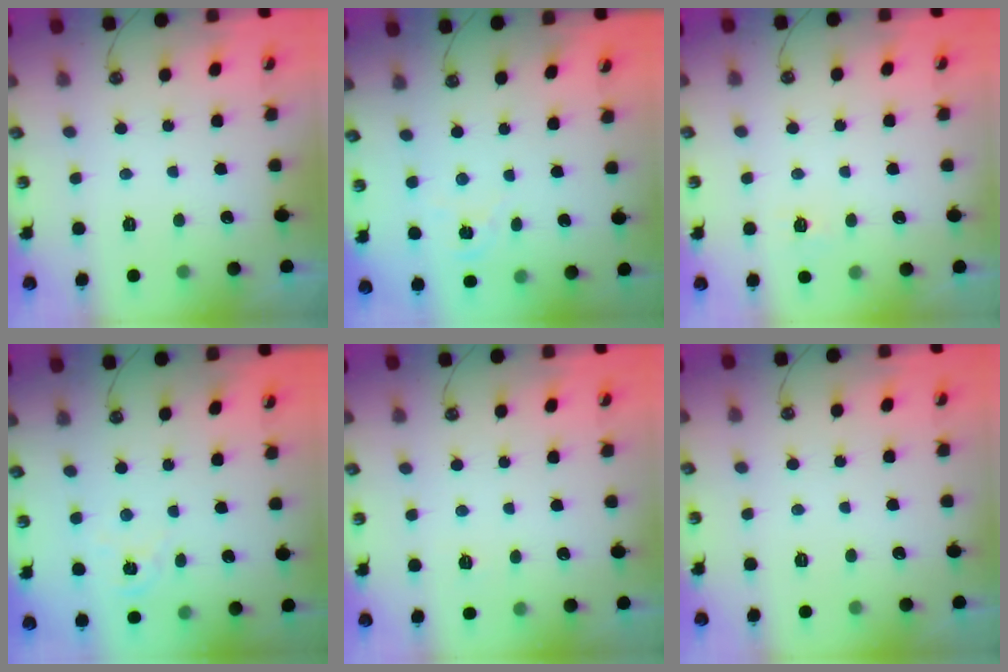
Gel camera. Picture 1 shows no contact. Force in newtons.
{"total": 1.8, "press": 1.8, "slide": 0.3}
{"total": 5.5, "press": 5.5, "slide": 0.5}
{"total": 1.9, "press": 1.8, "slide": 0.3}
{"total": 2.7, "press": 2.7, "slide": 0.4}
{"total": 0.0}